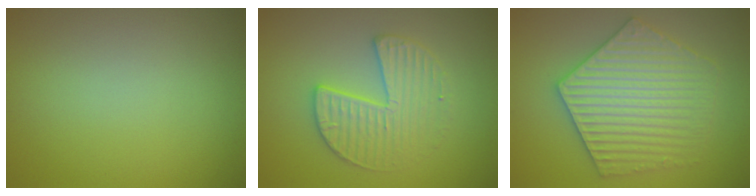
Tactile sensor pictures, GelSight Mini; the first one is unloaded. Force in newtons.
{"total": 3.4, "press": 3.3, "slide": 0.7}
{"total": 5.9, "press": 5.8, "slide": 0.9}